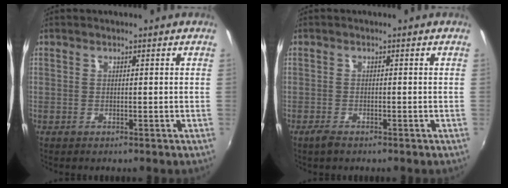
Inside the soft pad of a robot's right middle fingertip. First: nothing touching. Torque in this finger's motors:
{"motor_torque": [0.32, -0.36, 0.04, 0.03]}